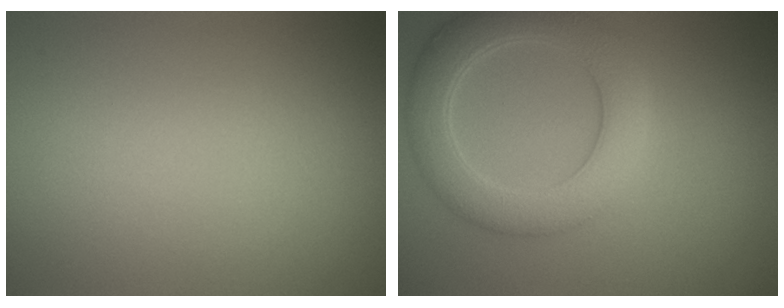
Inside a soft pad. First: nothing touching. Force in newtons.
{"total": 5.8, "press": 5.8, "slide": 0.2}